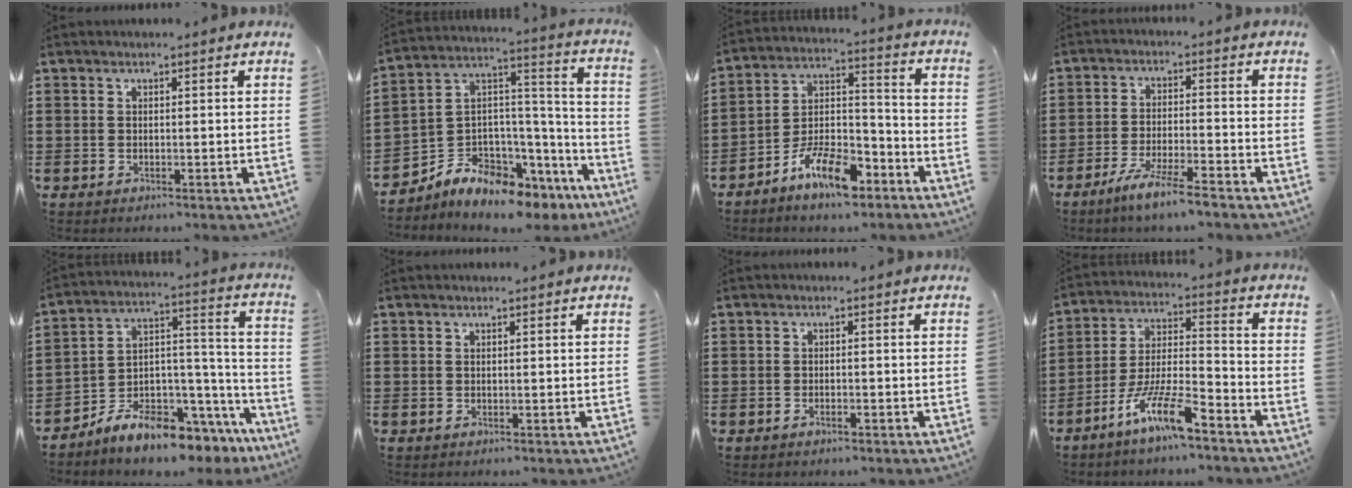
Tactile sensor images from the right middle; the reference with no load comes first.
{"total": 7.0, "force": [-6.4, 2.6, 1.2], "torque": [-0.045, -0.006, -0.130]}
{"total": 10.1, "force": [-7.5, 3.3, 5.8], "torque": [-0.107, 0.023, -0.140]}
{"total": 5.7, "force": [-4.7, -0.2, 3.2], "torque": [-0.070, -0.014, -0.091]}
{"total": 8.7, "force": [-8.0, 2.3, 2.4], "torque": [-0.042, 0.014, -0.152]}
{"total": 0.0}
{"total": 1.1, "force": [-0.8, 0.3, 0.7], "torque": [-0.016, -0.005, -0.014]}
{"total": 10.1, "force": [-7.2, 1.5, 6.9], "torque": [-0.145, 0.001, -0.141]}